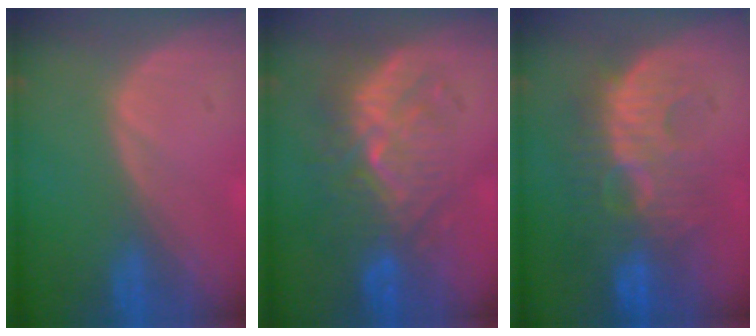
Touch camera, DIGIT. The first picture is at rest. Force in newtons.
{"total": 9.1, "press": 8.8, "slide": 2.3}
{"total": 9.7, "press": 9.4, "slide": 2.5}